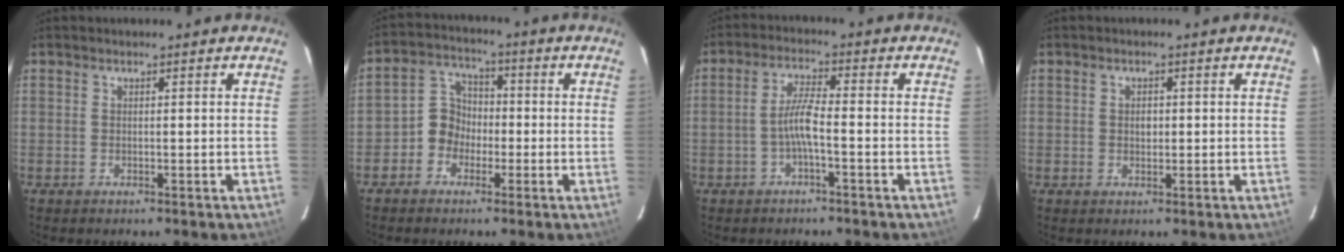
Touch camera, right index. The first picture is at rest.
{"total": 6.0, "force": [-2.5, 5.2, 1.6], "torque": [-0.027, 0.027, -0.053]}
{"total": 4.2, "force": [-1.7, 0.2, 3.9], "torque": [-0.082, 0.008, -0.034]}
{"total": 2.0, "force": [0.1, 1.5, 1.4], "torque": [-0.023, 0.005, 0.001]}